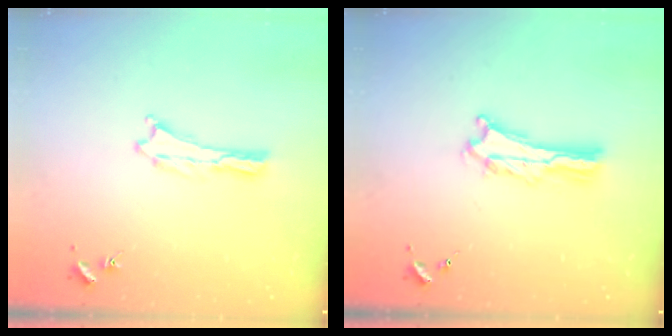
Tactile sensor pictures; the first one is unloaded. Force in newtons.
{"total": 2.7, "press": 2.7, "slide": 0.3}